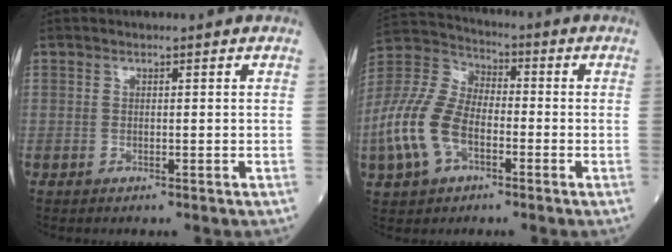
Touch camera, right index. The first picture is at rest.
{"total": 12.9, "force": [-4.1, 7.5, 9.6], "torque": [-0.240, 0.015, -0.082]}